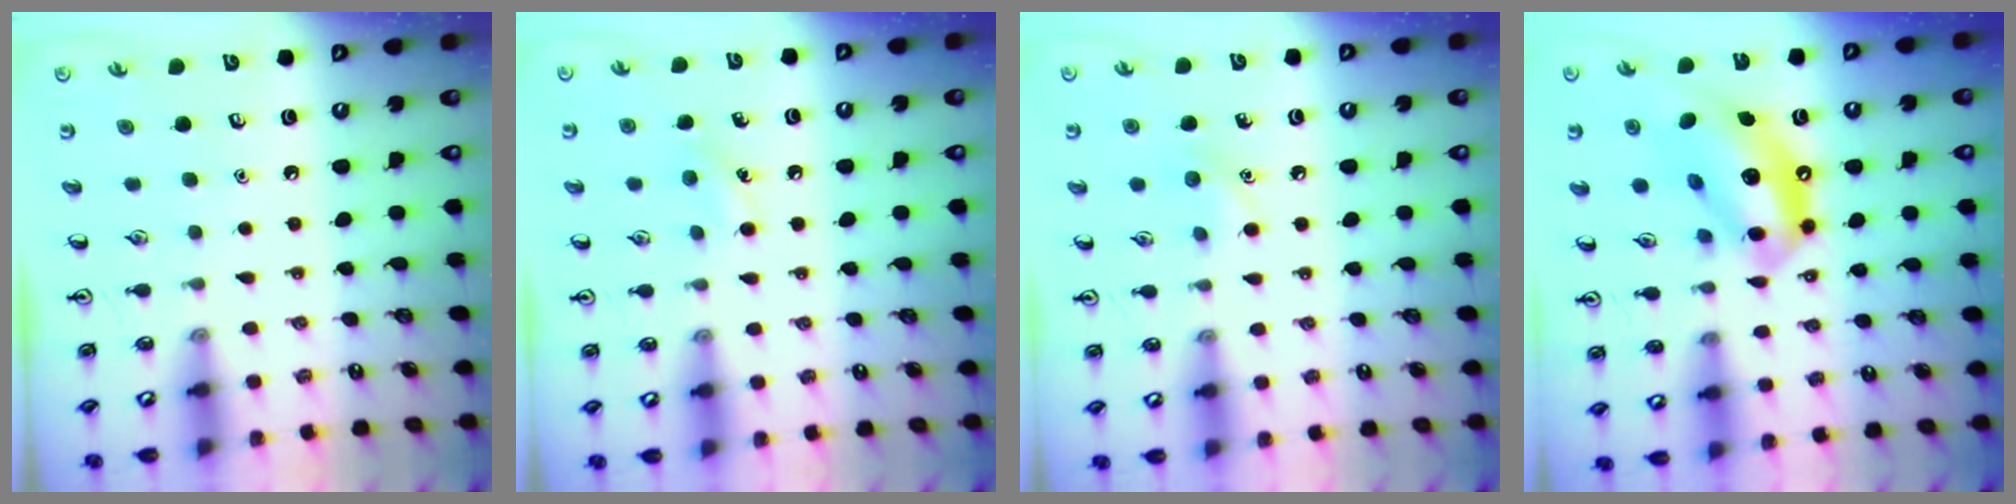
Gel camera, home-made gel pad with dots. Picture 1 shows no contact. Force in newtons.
{"total": 6.5, "press": 6.1, "slide": 2.0}
{"total": 5.5, "press": 5.2, "slide": 1.8}
{"total": 14.2, "press": 13.5, "slide": 4.3}